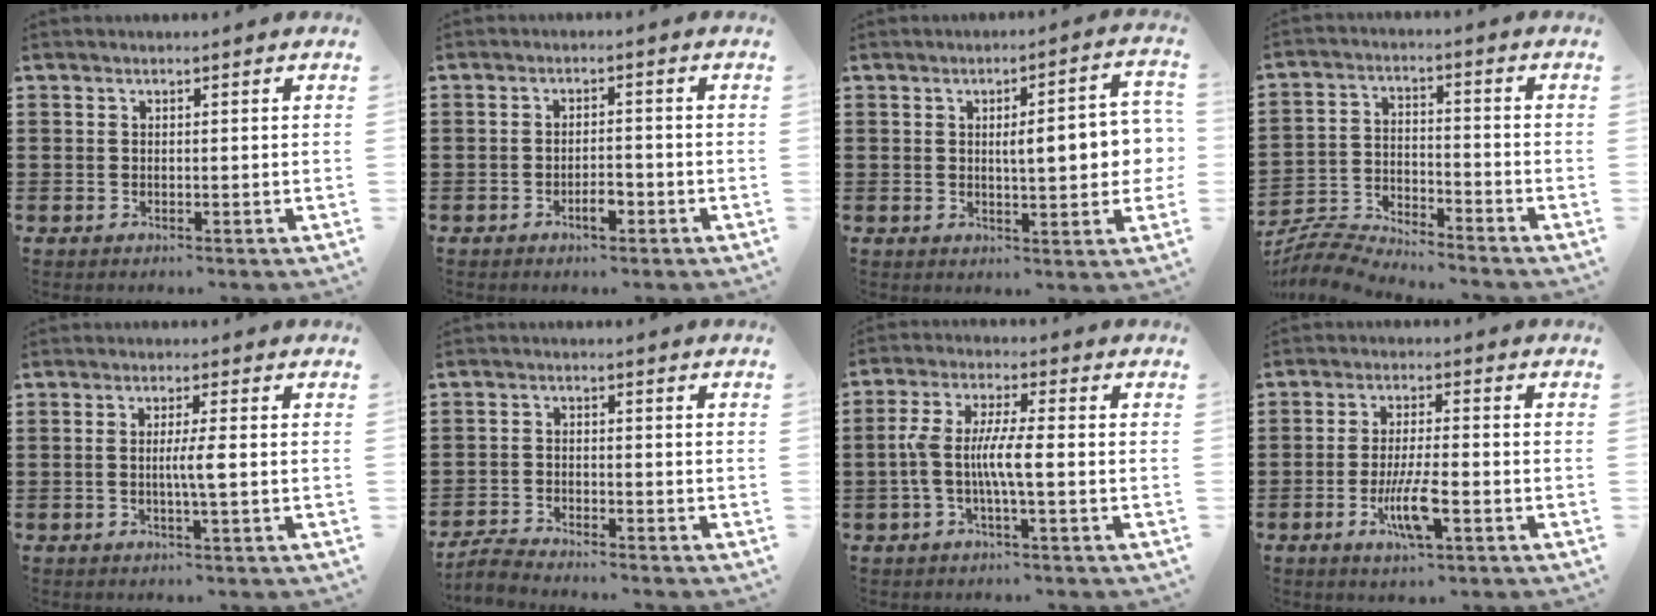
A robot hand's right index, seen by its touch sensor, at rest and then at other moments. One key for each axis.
{"total": 3.0, "fx": -1.6, "fy": 1.0, "fz": 2.3, "tx": -0.041, "ty": 0.001, "tz": -0.028}
{"total": 7.3, "fx": 0.2, "fy": 1.6, "fz": 7.2, "tx": -0.105, "ty": -0.006, "tz": -0.005}
{"total": 6.2, "fx": -6.1, "fy": 0.6, "fz": 0.8, "tx": -0.030, "ty": 0.005, "tz": -0.126}
{"total": 3.1, "fx": -0.2, "fy": -0.2, "fz": 3.1, "tx": -0.064, "ty": -0.012, "tz": -0.008}
{"total": 2.9, "fx": -2.9, "fy": 0.2, "fz": 0.3, "tx": -0.016, "ty": 0.002, "tz": -0.063}
{"total": 6.4, "fx": -1.3, "fy": 1.1, "fz": 6.2, "tx": -0.137, "ty": -0.008, "tz": -0.033}
{"total": 6.7, "fx": -2.6, "fy": 1.5, "fz": 6.0, "tx": -0.123, "ty": -0.013, "tz": -0.048}